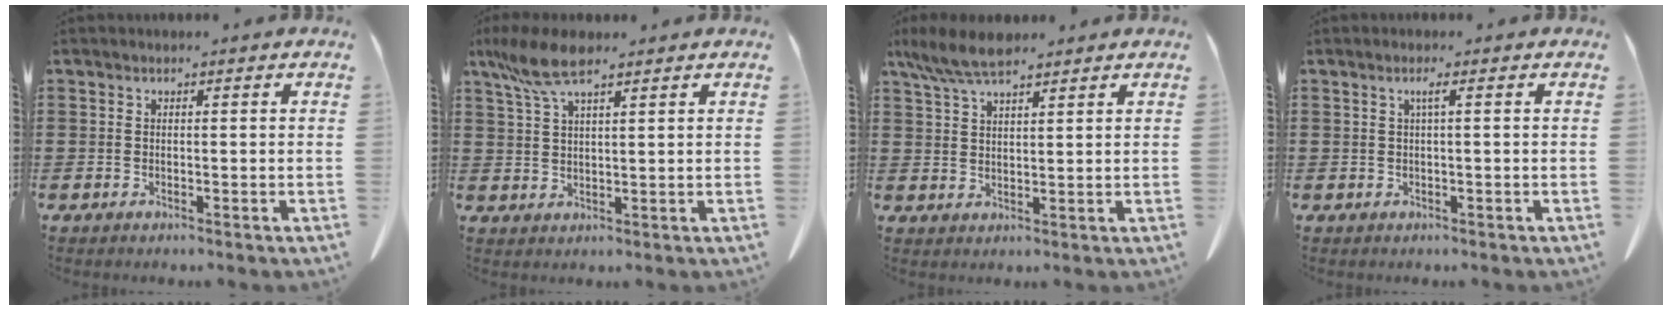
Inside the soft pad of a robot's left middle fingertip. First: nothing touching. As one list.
[{"total": 6.5, "force": [4.3, 1.5, 4.6], "torque": [-0.108, -0.003, 0.076]}, {"total": 6.2, "force": [4.7, 1.5, 3.6], "torque": [-0.082, -0.005, 0.089]}, {"total": 1.4, "force": [0.4, -0.1, 1.4], "torque": [-0.026, 0.001, 0.006]}]